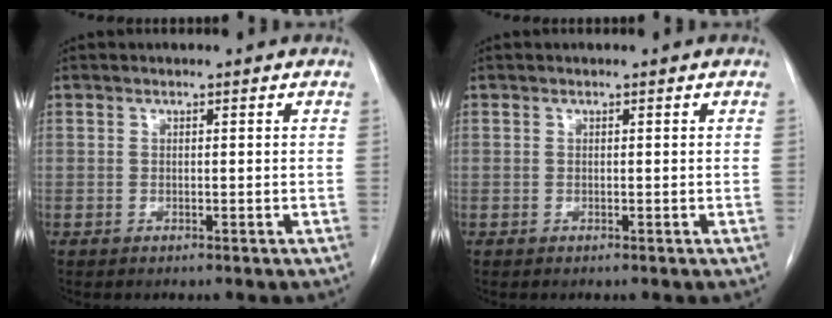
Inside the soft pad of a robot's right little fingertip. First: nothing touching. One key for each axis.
{"total": 0.0}